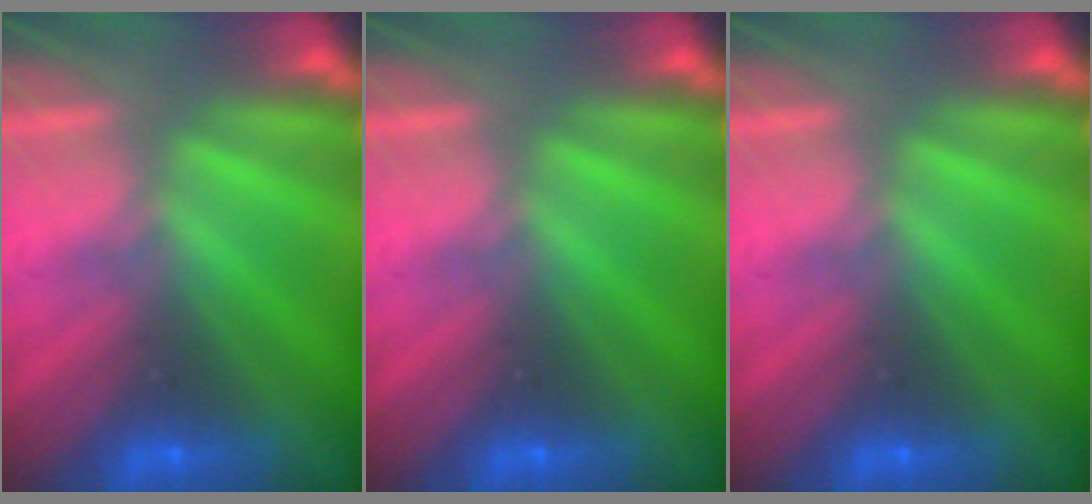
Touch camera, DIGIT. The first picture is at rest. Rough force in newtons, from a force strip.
{"total": 0.0}
{"total": 0.0}